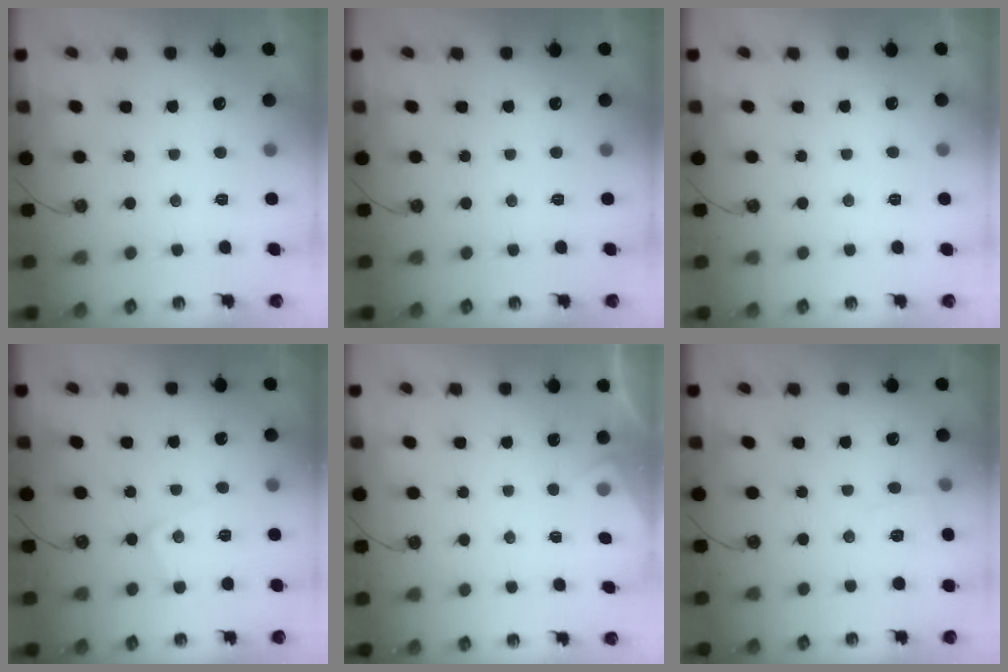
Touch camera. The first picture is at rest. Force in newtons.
{"total": 0.0}
{"total": 2.9, "press": 2.9, "slide": 0.5}
{"total": 7.1, "press": 7.1, "slide": 0.5}
{"total": 3.6, "press": 3.5, "slide": 0.4}
{"total": 5.6, "press": 5.6, "slide": 0.7}